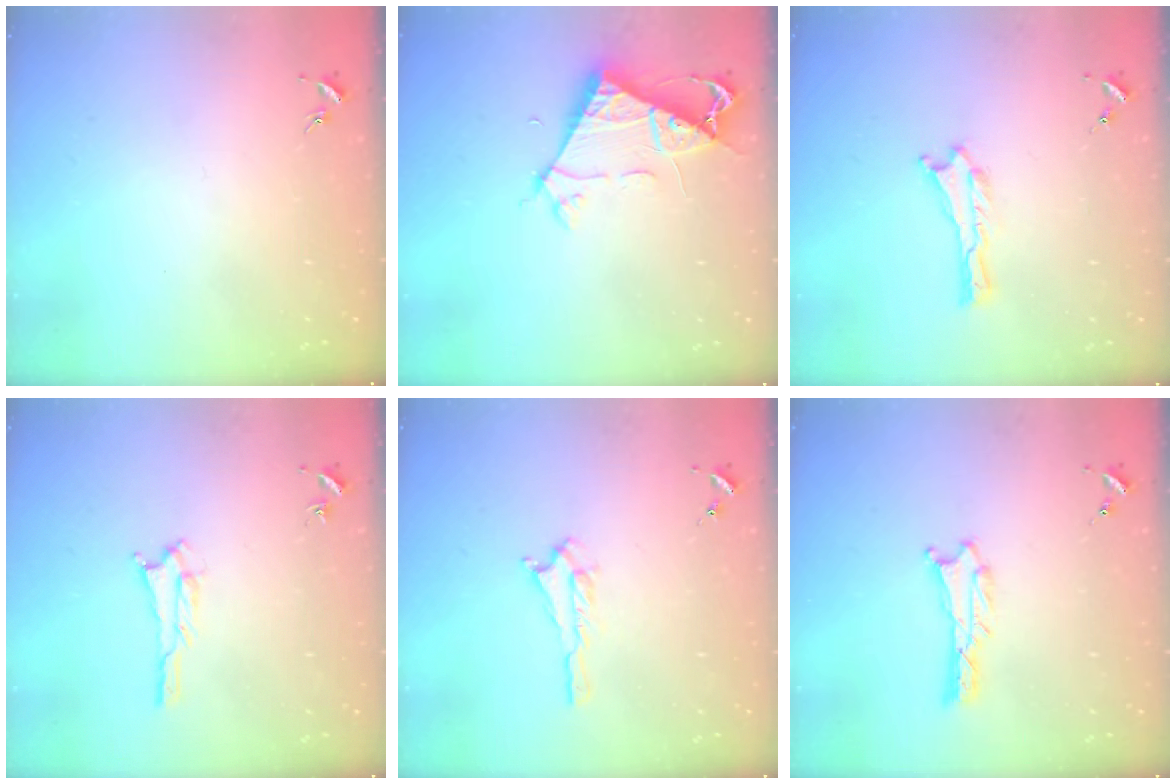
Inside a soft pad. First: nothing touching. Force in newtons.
{"total": 6.4, "press": 6.4, "slide": 0.5}
{"total": 0.0}
{"total": 1.3, "press": 1.3, "slide": 0.2}
{"total": 1.3, "press": 1.3, "slide": 0.2}
{"total": 0.8, "press": 0.8, "slide": 0.1}